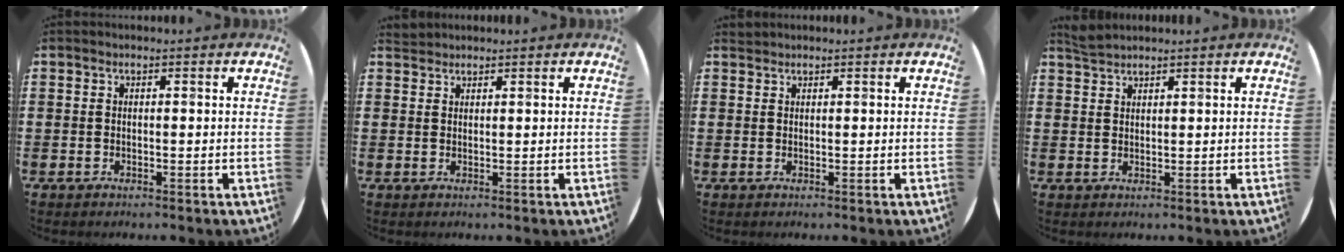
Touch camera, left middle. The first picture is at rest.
{"total": 1.1, "force": [1.0, 0.2, -0.2], "torque": [0.004, 0.002, 0.020]}
{"total": 0.6, "force": [0.6, 0.0, -0.2], "torque": [0.004, 0.003, 0.011]}
{"total": 1.8, "force": [1.8, 0.0, 0.0], "torque": [-0.004, 0.001, 0.035]}